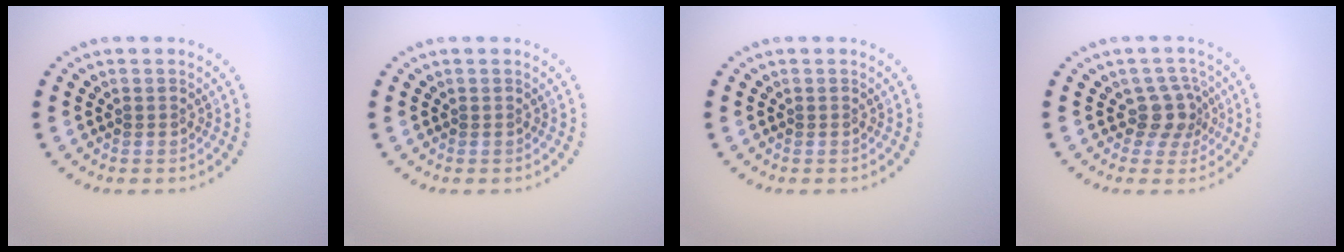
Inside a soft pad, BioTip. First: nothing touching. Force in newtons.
{"total": 0.0}
{"total": 0.0}
{"total": 2.7, "press": 2.0, "slide": 1.8}